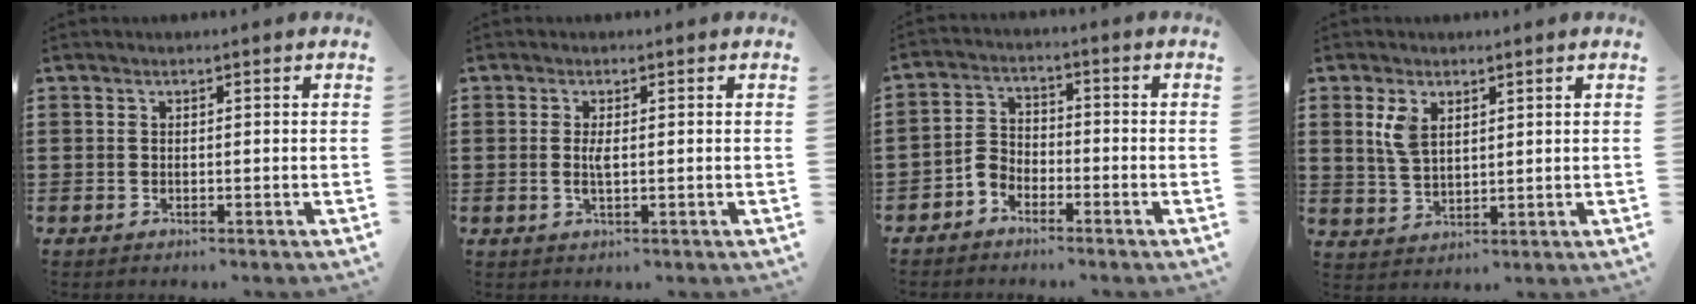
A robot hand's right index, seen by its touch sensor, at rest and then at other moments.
{"total": 2.0, "force": [0.1, 0.3, 1.9], "torque": [-0.045, -0.007, -0.001]}
{"total": 3.4, "force": [-2.6, 2.0, 0.7], "torque": [-0.029, 0.008, -0.056]}
{"total": 4.3, "force": [2.0, 2.4, 2.9], "torque": [-0.066, 0.007, 0.036]}